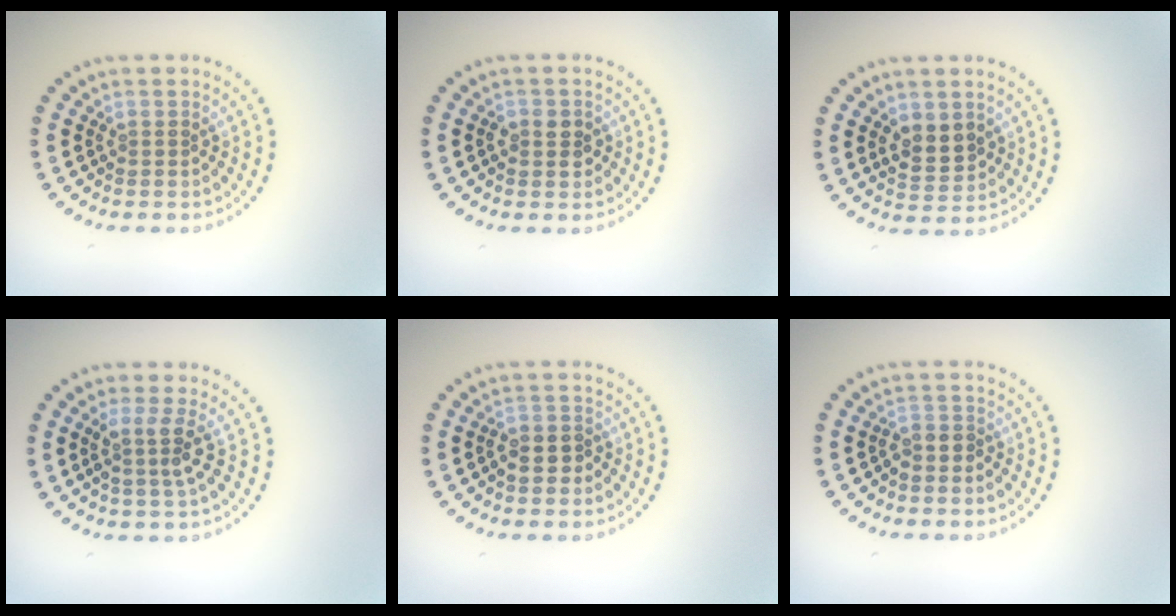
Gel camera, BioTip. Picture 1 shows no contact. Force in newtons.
{"total": 1.9, "press": 1.9, "slide": 0.3}
{"total": 2.7, "press": 2.6, "slide": 0.6}
{"total": 2.5, "press": 2.0, "slide": 1.6}
{"total": 2.3, "press": 2.1, "slide": 0.8}
{"total": 1.1, "press": 0.8, "slide": 0.8}